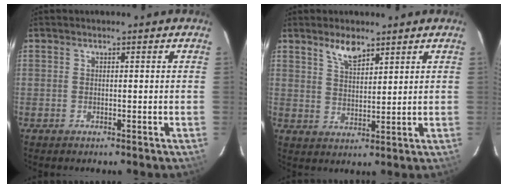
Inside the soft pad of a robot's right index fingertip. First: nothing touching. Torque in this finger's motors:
{"motor_torque": [0.11, 0.09, 0.18, 0.05]}